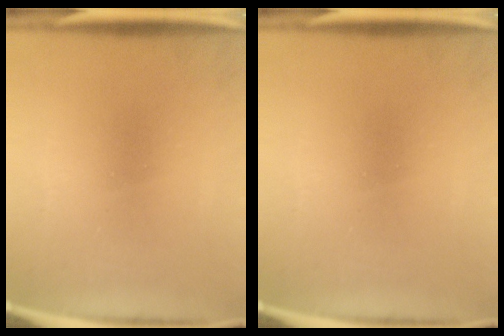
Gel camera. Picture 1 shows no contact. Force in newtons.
{"total": 0.0}